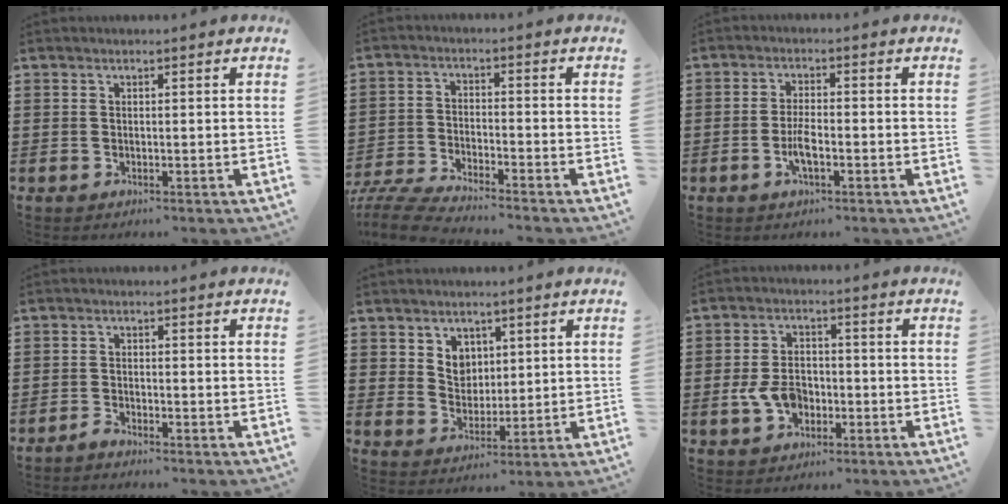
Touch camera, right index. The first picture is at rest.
{"total": 5.5, "force": [-5.4, -0.1, 1.3], "torque": [-0.047, -0.012, -0.111]}
{"total": 3.8, "force": [-1.5, 1.1, 3.4], "torque": [-0.073, -0.001, -0.030]}
{"total": 1.7, "force": [-1.7, 0.0, 0.1], "torque": [-0.008, 0.003, -0.034]}
{"total": 4.2, "force": [2.5, 3.3, 0.7], "torque": [-0.023, 0.004, 0.044]}
{"total": 6.1, "force": [-1.7, 4.2, 4.1], "torque": [-0.099, 0.006, -0.036]}